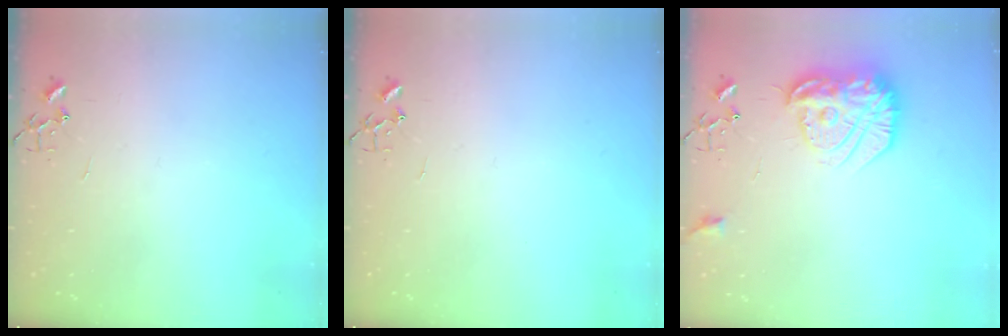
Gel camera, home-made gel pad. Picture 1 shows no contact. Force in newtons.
{"total": 0.0}
{"total": 17.6, "press": 17.6, "slide": 1.3}